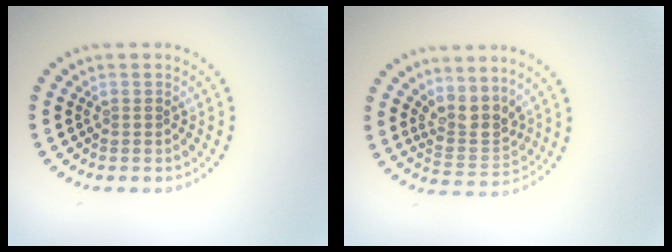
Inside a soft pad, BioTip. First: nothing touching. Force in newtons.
{"total": 3.2, "press": 2.5, "slide": 2.0}